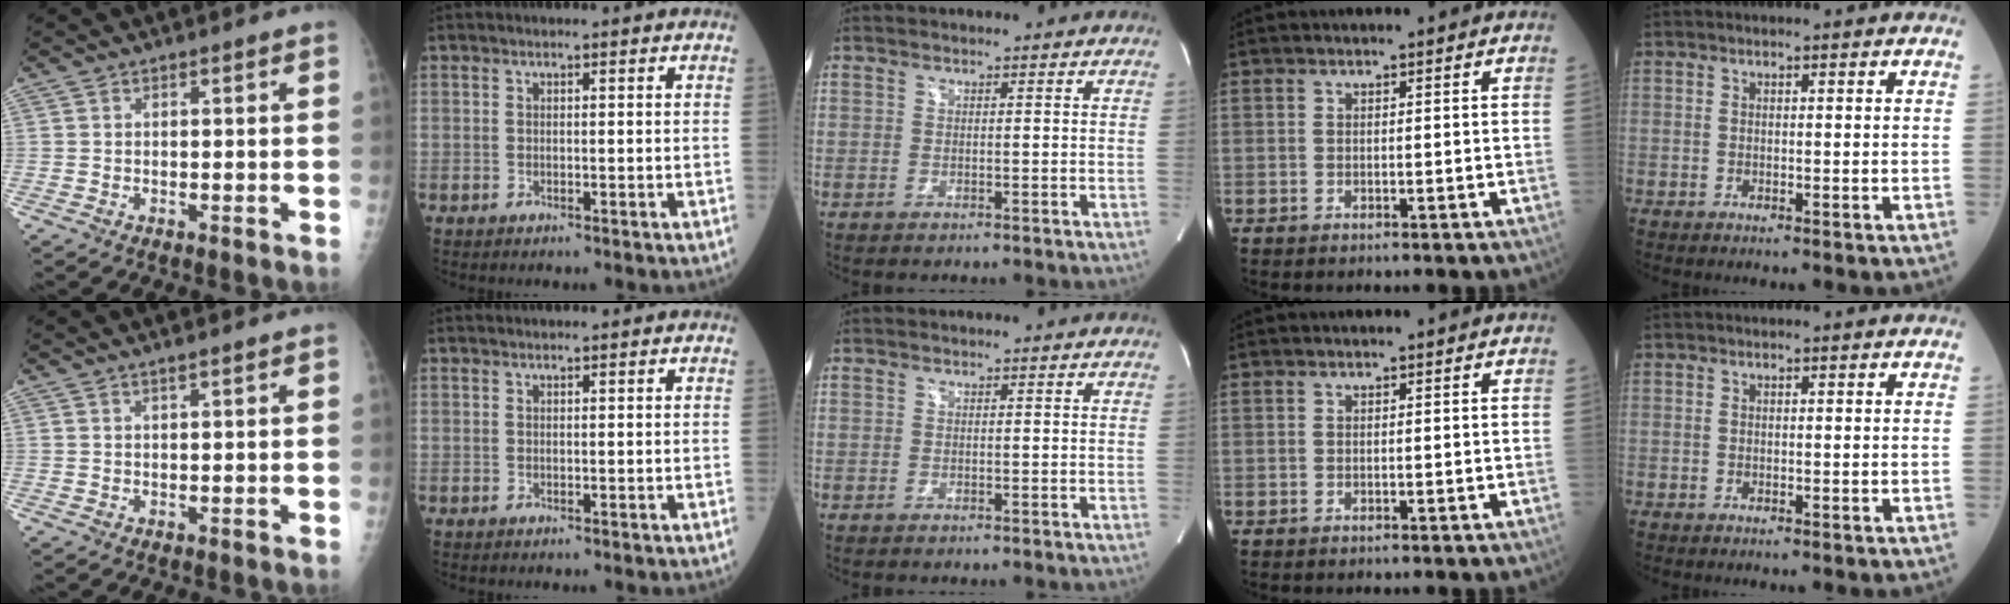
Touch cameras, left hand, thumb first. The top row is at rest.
{"thumb": {"total": 1.4, "force": [1.0, -0.1, 0.9], "torque": [-0.015, -0.002, 0.019]}, "index": {"total": 0.7, "force": [0.6, 0.0, 0.2], "torque": [-0.003, 0.015, 0.012]}}